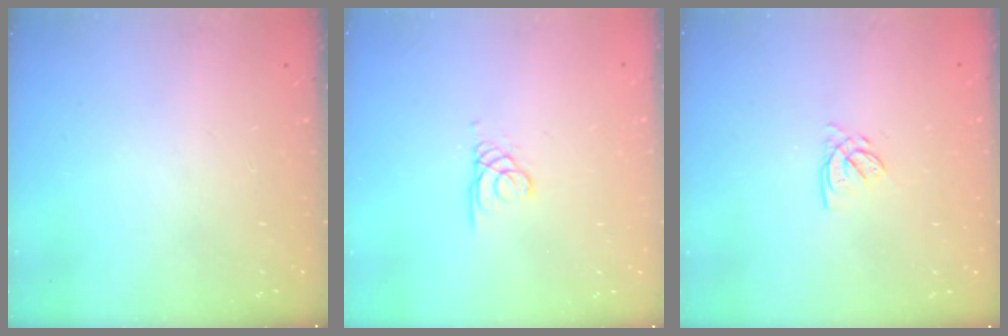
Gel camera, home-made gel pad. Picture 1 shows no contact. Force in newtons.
{"total": 1.7, "press": 1.7, "slide": 0.1}
{"total": 2.8, "press": 2.8, "slide": 0.1}